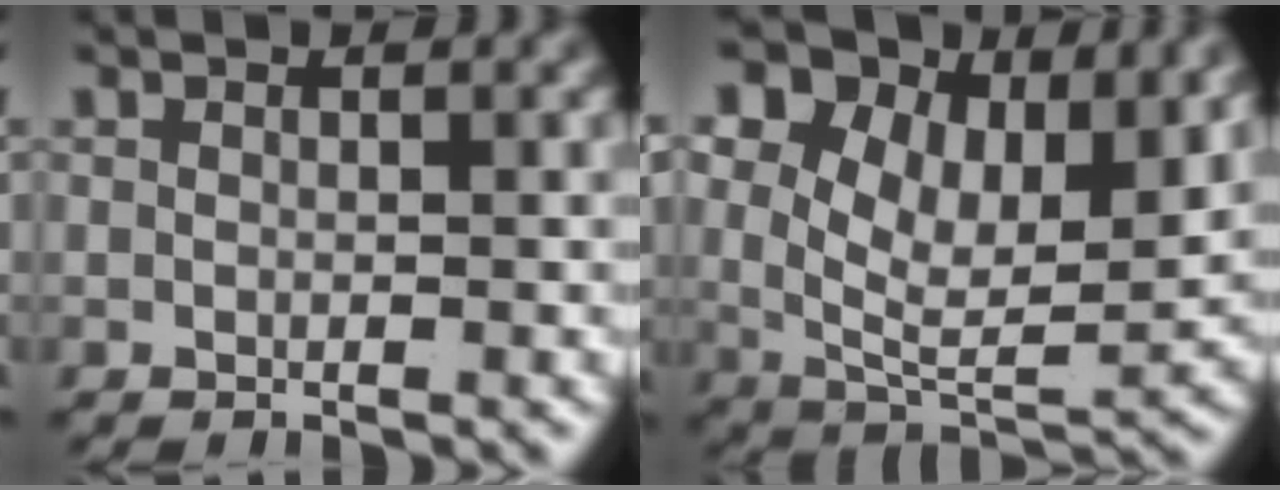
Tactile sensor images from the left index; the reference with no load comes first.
{"total": 14.0, "force": [3.5, 9.9, 9.3], "torque": [-0.165, -0.016, 0.048]}